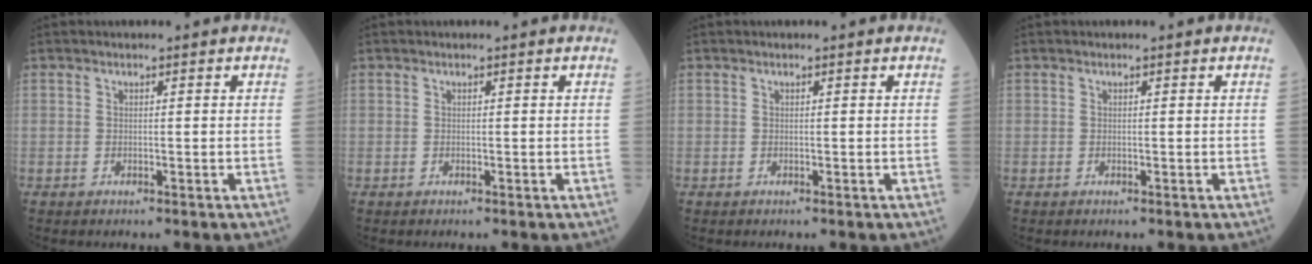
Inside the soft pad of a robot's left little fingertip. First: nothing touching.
{"total": 0.0}
{"total": 0.0}
{"total": 0.0}